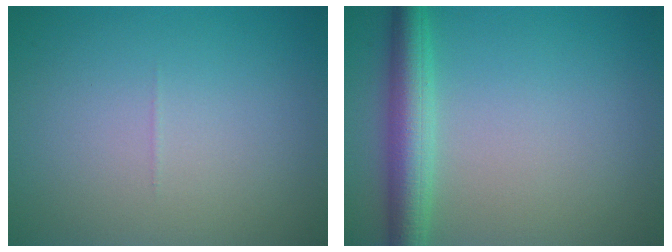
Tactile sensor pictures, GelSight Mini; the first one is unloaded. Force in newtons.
{"total": 4.4, "press": 4.4, "slide": 0.2}